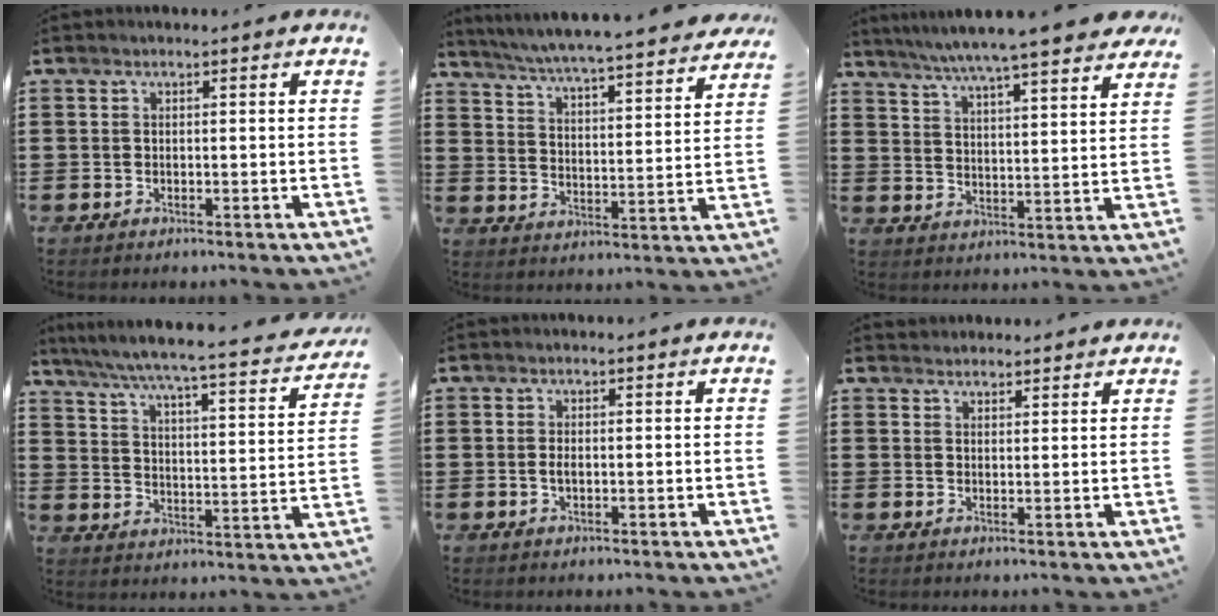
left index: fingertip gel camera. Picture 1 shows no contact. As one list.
[{"total": 5.0, "force": [4.7, -0.5, 1.6], "torque": [-0.054, -0.038, 0.075]}, {"total": 6.6, "force": [5.9, -0.6, 3.0], "torque": [-0.082, -0.035, 0.098]}, {"total": 5.2, "force": [4.4, -0.4, 2.6], "torque": [-0.073, -0.046, 0.065]}, {"total": 1.2, "force": [-0.1, 0.5, 1.1], "torque": [-0.024, -0.001, -0.001]}, {"total": 1.5, "force": [1.5, 0.3, 0.0], "torque": [-0.004, 0.002, 0.030]}]